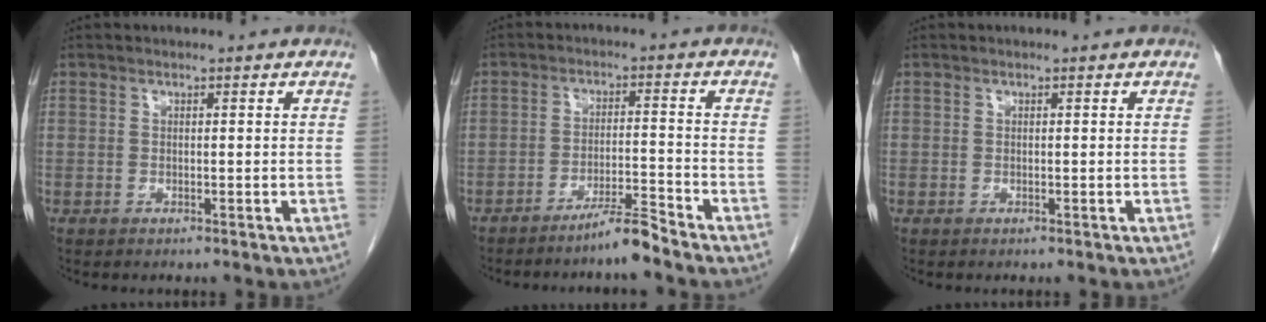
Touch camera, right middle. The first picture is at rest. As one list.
[{"total": 4.7, "force": [-4.0, -0.9, 2.3], "torque": [-0.036, -0.017, -0.077]}, {"total": 0.0}]